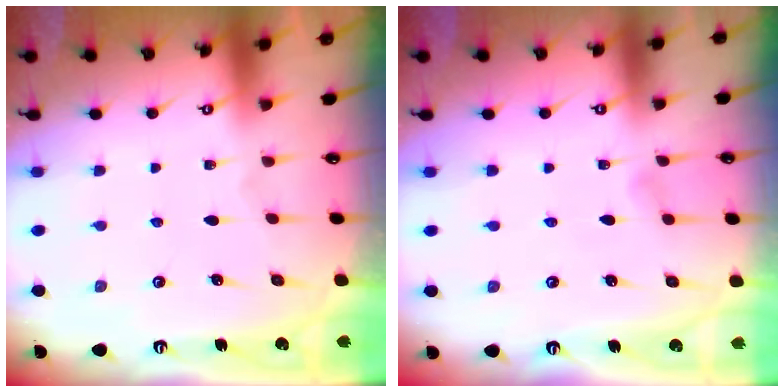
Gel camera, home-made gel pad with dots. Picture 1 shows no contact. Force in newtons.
{"total": 2.8, "press": 2.8, "slide": 0.3}